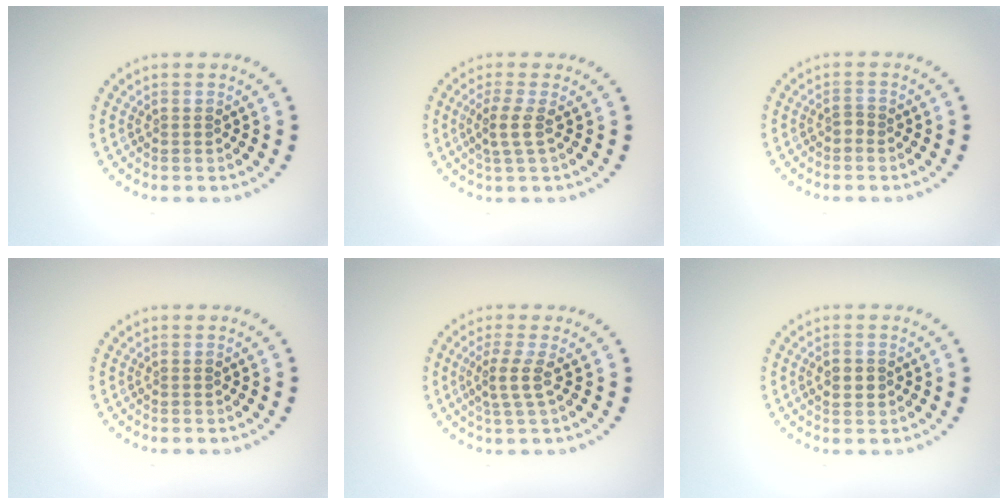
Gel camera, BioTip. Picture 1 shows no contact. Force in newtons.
{"total": 2.0, "press": 1.6, "slide": 1.2}
{"total": 0.9, "press": 0.5, "slide": 0.8}
{"total": 0.0}
{"total": 2.2, "press": 1.6, "slide": 1.6}
{"total": 2.0, "press": 2.0, "slide": 0.1}